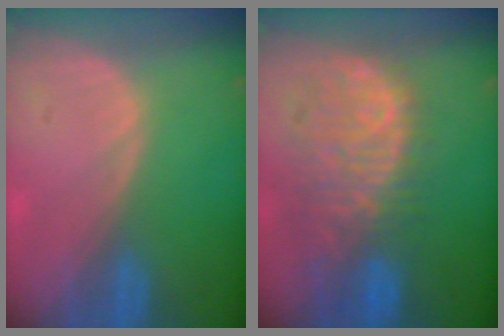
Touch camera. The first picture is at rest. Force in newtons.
{"total": 11.3, "press": 9.6, "slide": 5.8}